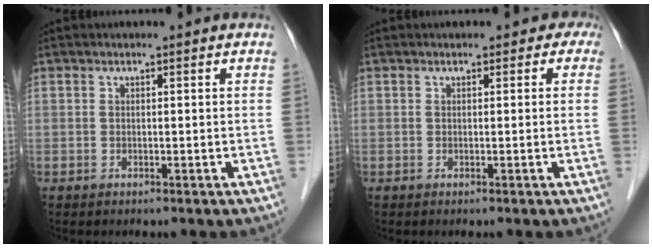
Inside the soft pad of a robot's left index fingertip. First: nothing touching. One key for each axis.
{"total": 1.8, "fx": 0.8, "fy": 1.5, "fz": 0.6, "tx": 0.012, "ty": 0.007, "tz": 0.001}